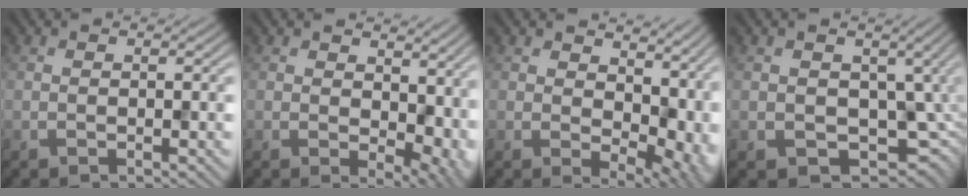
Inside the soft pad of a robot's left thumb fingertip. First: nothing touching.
{"total": 7.6, "force": [1.8, 4.9, 5.6], "torque": [-0.089, -0.017, 0.043]}
{"total": 10.1, "force": [2.9, 6.3, 7.4], "torque": [-0.091, -0.027, 0.072]}
{"total": 6.8, "force": [0.0, 5.0, 4.5], "torque": [-0.082, -0.022, -0.004]}